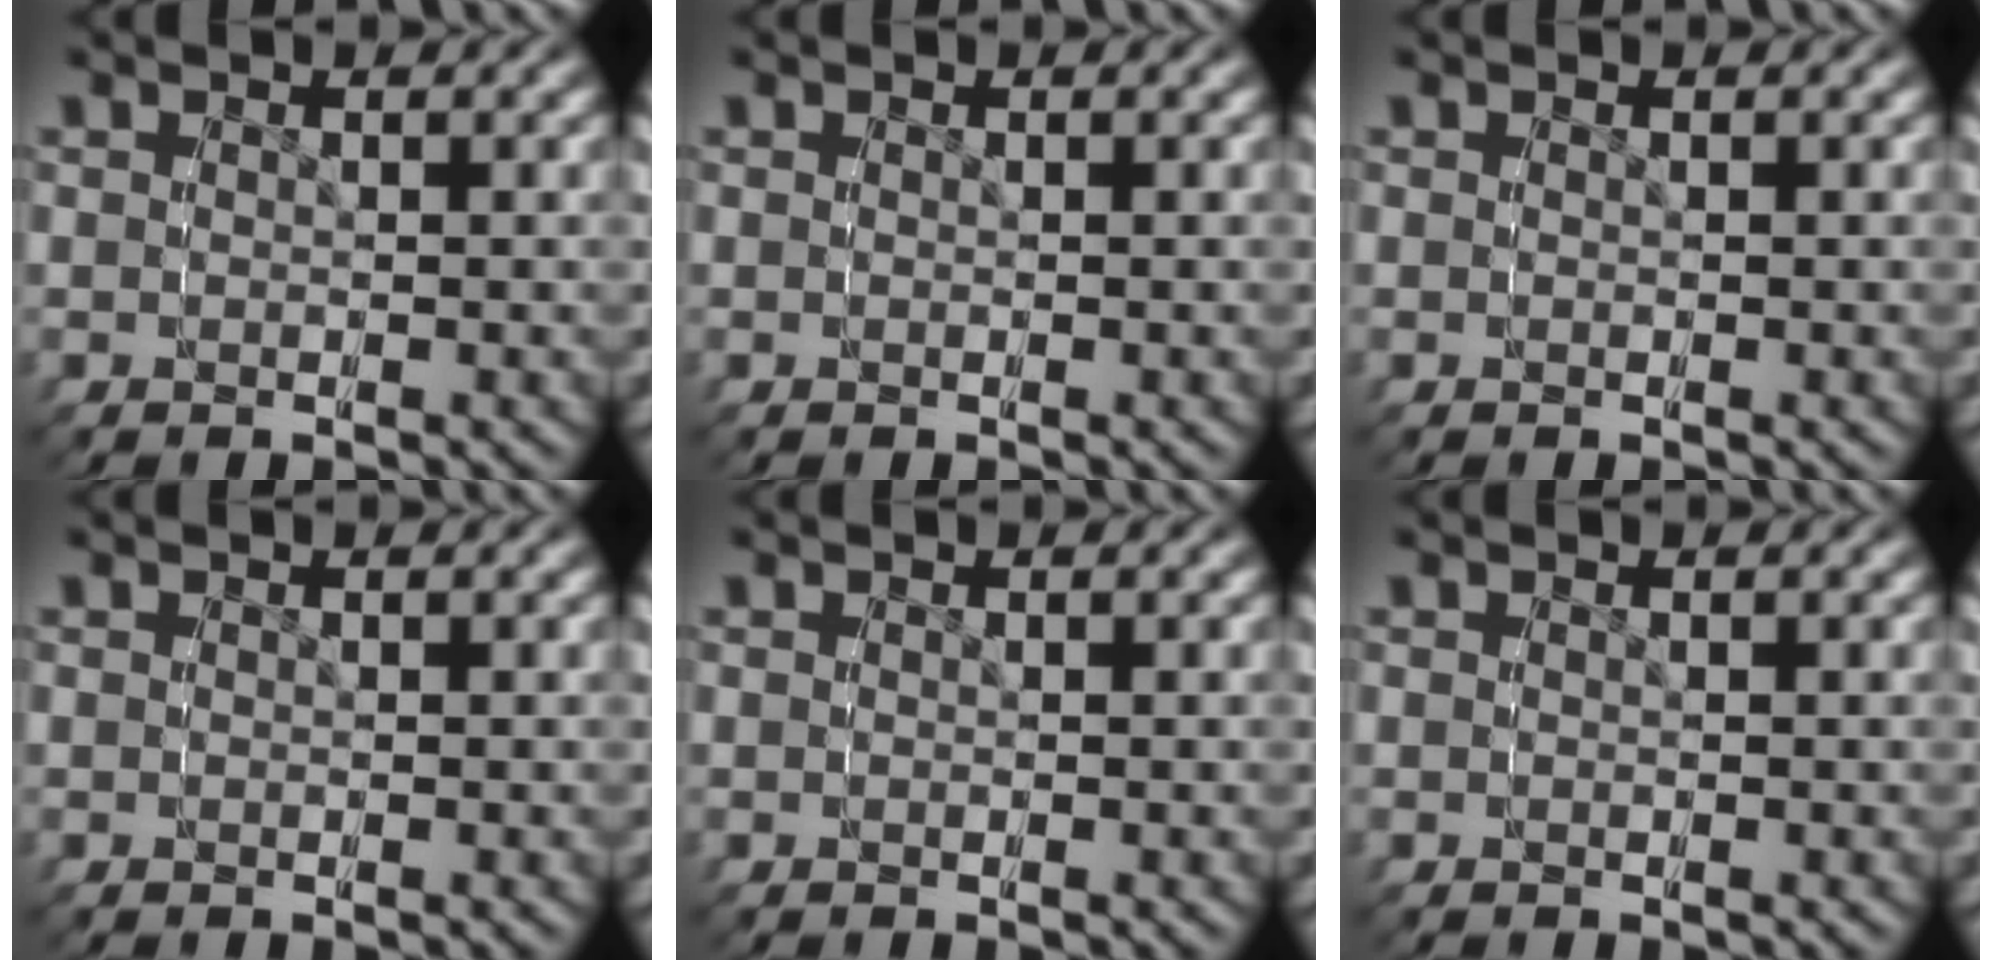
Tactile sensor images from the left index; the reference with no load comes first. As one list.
[{"total": 0.0}, {"total": 0.0}, {"total": 0.0}, {"total": 0.0}, {"total": 0.0}]